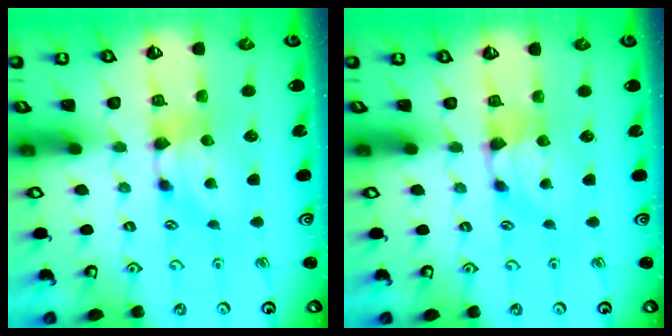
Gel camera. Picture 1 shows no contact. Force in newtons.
{"total": 0.8, "press": 0.2, "slide": 0.8}